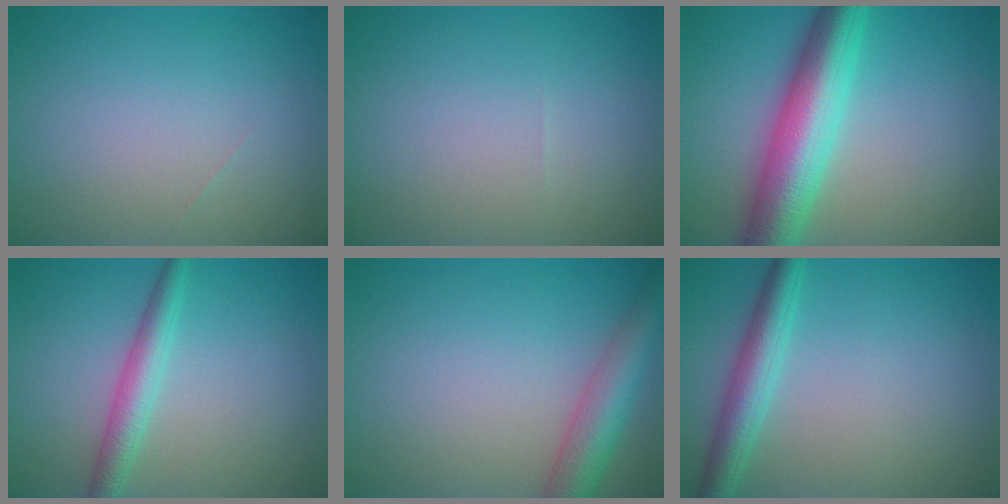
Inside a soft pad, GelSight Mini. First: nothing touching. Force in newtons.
{"total": 0.0}
{"total": 8.9, "press": 8.9, "slide": 0.1}
{"total": 3.0, "press": 3.0, "slide": 0.0}
{"total": 5.3, "press": 5.3, "slide": 0.3}
{"total": 3.9, "press": 3.9, "slide": 0.2}